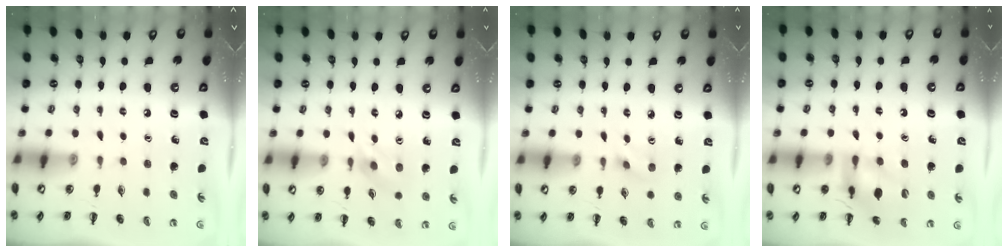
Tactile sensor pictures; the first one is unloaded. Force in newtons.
{"total": 2.8, "press": 2.7, "slide": 0.6}
{"total": 2.7, "press": 2.5, "slide": 1.0}
{"total": 14.7, "press": 14.6, "slide": 1.4}